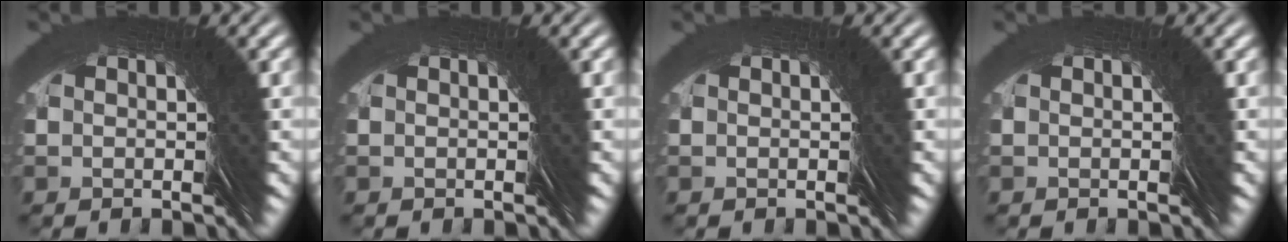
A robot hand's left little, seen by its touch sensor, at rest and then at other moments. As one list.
[{"total": 0.0}, {"total": 0.0}, {"total": 0.0}]